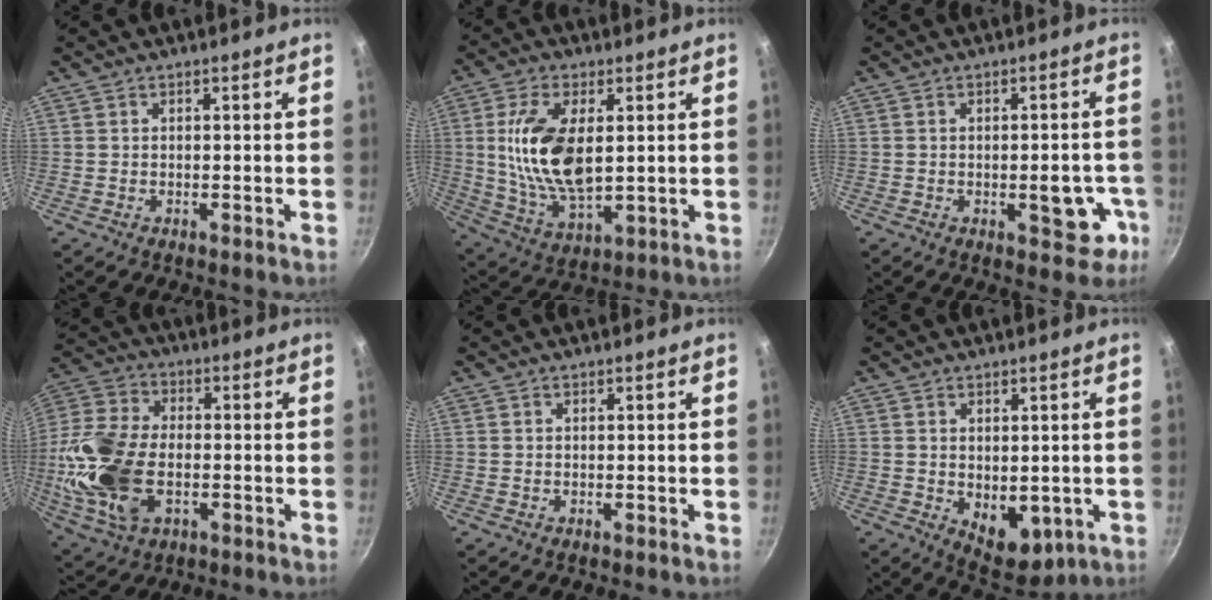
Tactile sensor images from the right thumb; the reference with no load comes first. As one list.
[{"total": 15.4, "force": [2.2, 7.8, 13.2], "torque": [-0.247, -0.011, 0.049]}, {"total": 8.8, "force": [-2.6, 4.2, 7.2], "torque": [-0.050, 0.013, -0.029]}, {"total": 19.1, "force": [-2.8, 11.7, 14.8], "torque": [-0.300, 0.019, -0.056]}, {"total": 0.0}, {"total": 7.9, "force": [-0.9, 5.1, 6.1], "torque": [-0.059, -0.017, 0.005]}]